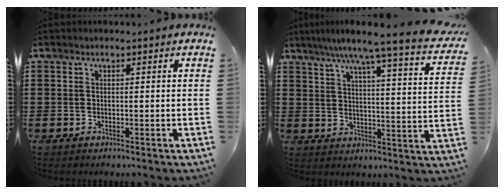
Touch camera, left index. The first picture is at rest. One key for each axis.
{"total": 7.1, "fx": 5.8, "fy": -0.7, "fz": 4.1, "tx": -0.095, "ty": -0.041, "tz": 0.090}